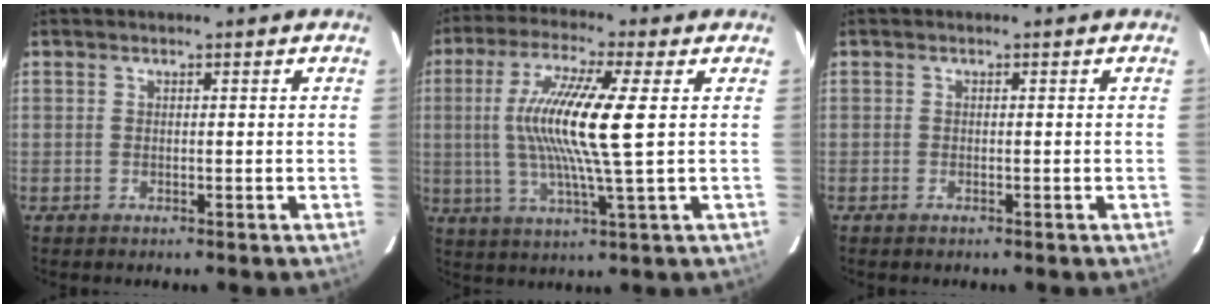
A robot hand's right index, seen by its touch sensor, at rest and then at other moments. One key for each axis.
{"total": 13.6, "fx": 1.4, "fy": 0.1, "fz": 13.5, "tx": -0.255, "ty": -0.004, "tz": 0.026}
{"total": 0.6, "fx": -0.5, "fy": 0.2, "fz": 0.3, "tx": -0.007, "ty": -0.002, "tz": -0.011}